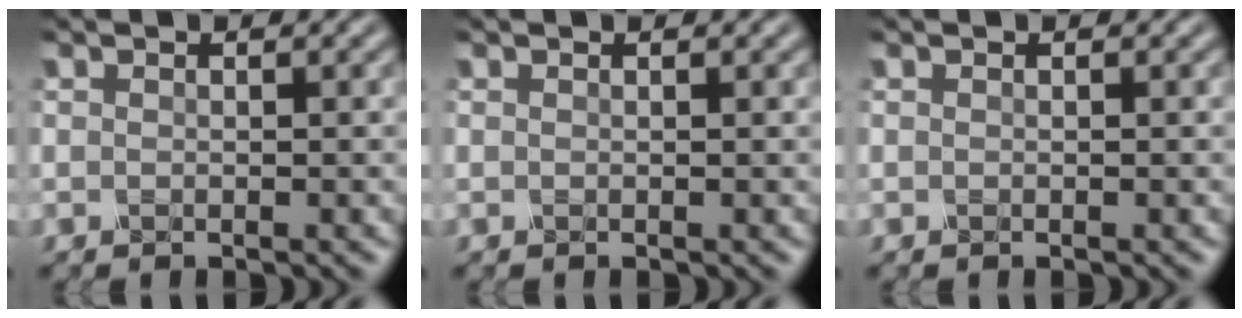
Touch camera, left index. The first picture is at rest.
{"total": 0.9, "force": [0.5, 0.3, 0.6], "torque": [-0.004, 0.002, -0.001]}
{"total": 0.0}